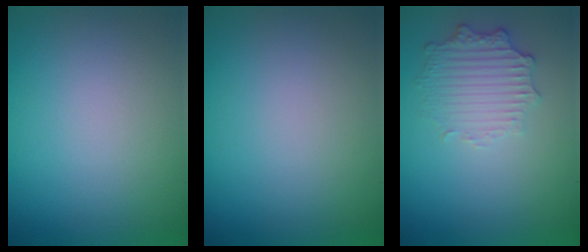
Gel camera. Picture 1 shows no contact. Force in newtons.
{"total": 0.0}
{"total": 2.5, "press": 2.3, "slide": 1.0}